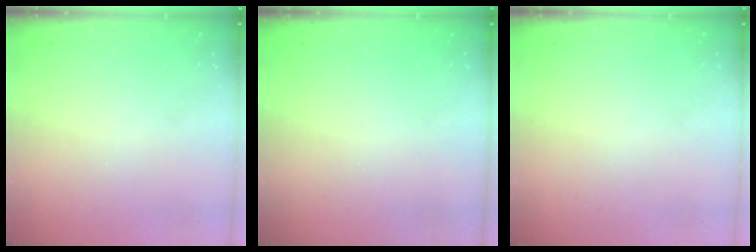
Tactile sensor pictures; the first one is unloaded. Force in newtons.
{"total": 0.9, "press": 0.9, "slide": 0.1}
{"total": 0.0}